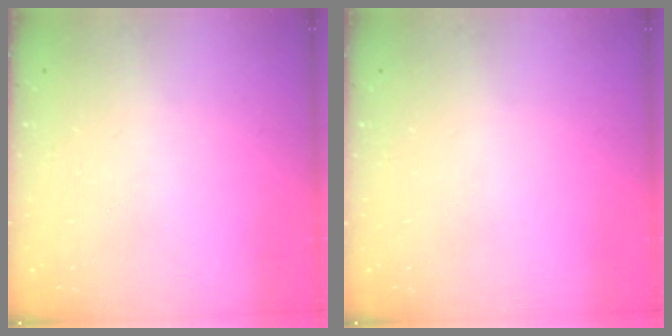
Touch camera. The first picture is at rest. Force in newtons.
{"total": 0.0}